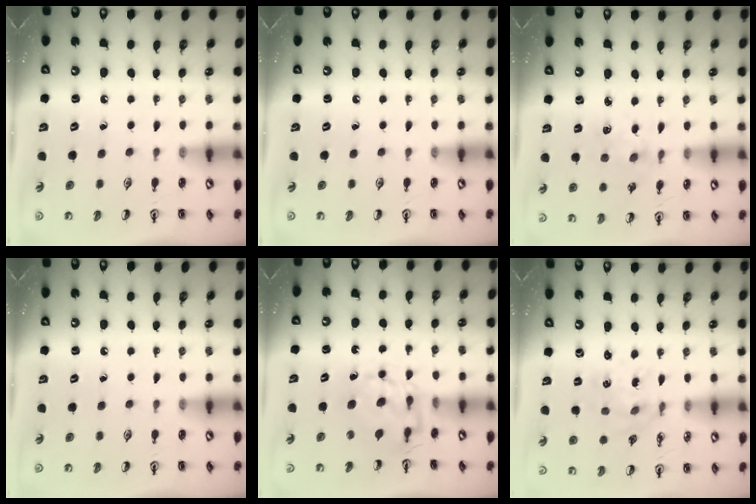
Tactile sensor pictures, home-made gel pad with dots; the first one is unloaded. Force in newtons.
{"total": 0.0}
{"total": 1.9, "press": 1.8, "slide": 0.2}
{"total": 0.0}
{"total": 6.8, "press": 6.8, "slide": 0.4}
{"total": 1.5, "press": 1.5, "slide": 0.2}